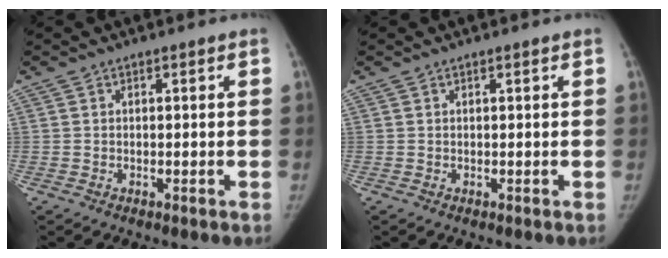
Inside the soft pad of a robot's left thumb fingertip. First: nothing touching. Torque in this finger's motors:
{"motor_torque": [-0.06, -0.13, 0.39, -0.48, 0.06]}